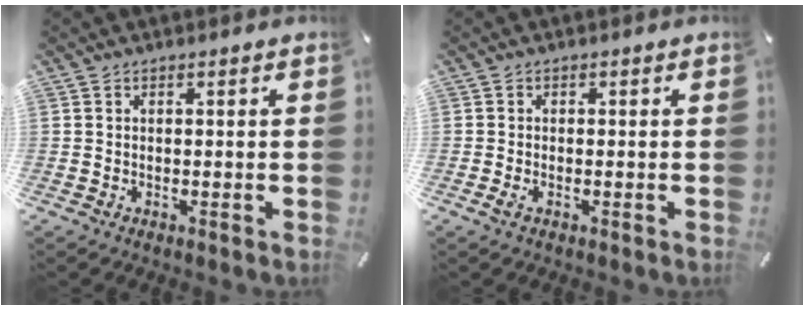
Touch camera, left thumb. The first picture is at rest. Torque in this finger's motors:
{"motor_torque": [-0.11, -0.09, -0.03, -0.04, 0.03]}